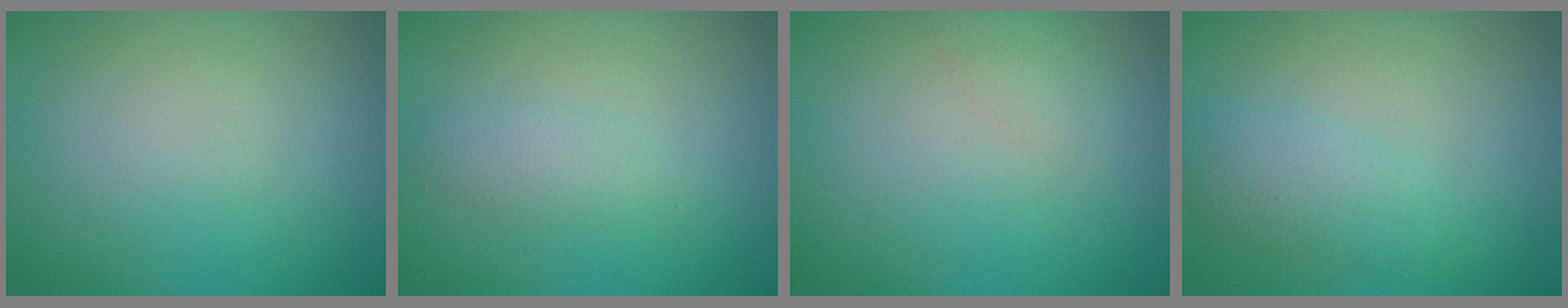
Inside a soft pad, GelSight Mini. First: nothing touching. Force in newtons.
{"total": 1.8, "press": 1.8, "slide": 0.0}
{"total": 1.5, "press": 1.5, "slide": 0.1}
{"total": 2.8, "press": 2.8, "slide": 0.1}